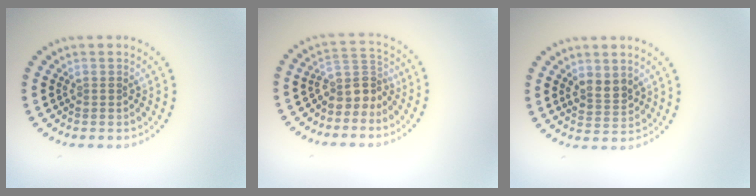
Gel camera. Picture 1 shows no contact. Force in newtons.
{"total": 3.1, "press": 2.2, "slide": 2.1}
{"total": 2.5, "press": 2.3, "slide": 1.0}